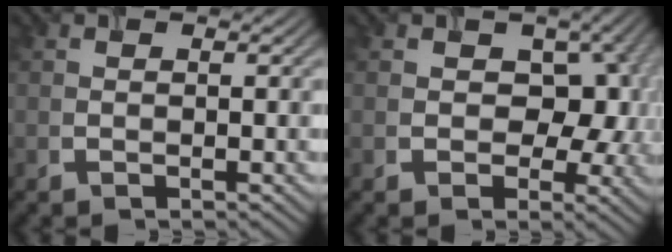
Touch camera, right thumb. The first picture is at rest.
{"total": 7.9, "force": [0.6, 5.7, 5.5], "torque": [-0.074, -0.014, 0.008]}